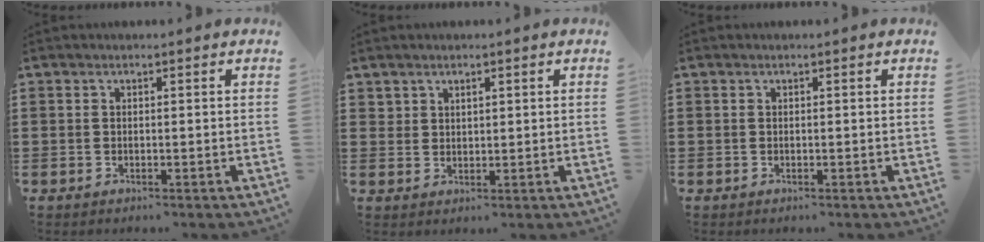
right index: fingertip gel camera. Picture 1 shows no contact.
{"total": 1.9, "force": [1.6, 1.0, 0.2], "torque": [-0.008, 0.004, 0.033]}
{"total": 0.0}